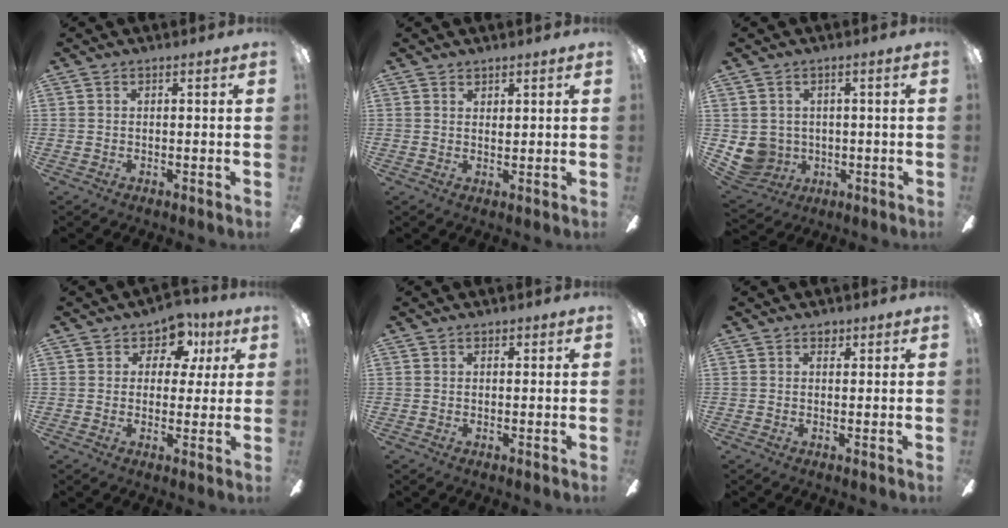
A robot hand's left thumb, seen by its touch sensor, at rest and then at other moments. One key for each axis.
{"total": 1.4, "fx": 1.3, "fy": 0.6, "fz": 0.3, "tx": 0.002, "ty": -0.003, "tz": 0.022}
{"total": 6.1, "fx": 0.4, "fy": 6.0, "fz": 1.3, "tx": -0.068, "ty": -0.007, "tz": 0.012}
{"total": 7.7, "fx": 4.0, "fy": 5.7, "fz": 3.4, "tx": -0.047, "ty": -0.015, "tz": 0.070}
{"total": 0.8, "fx": 0.5, "fy": 0.6, "fz": 0.1, "tx": -0.002, "ty": 0.003, "tz": 0.009}
{"total": 1.5, "fx": 1.0, "fy": 1.1, "fz": 0.4, "tx": -0.001, "ty": 0.001, "tz": 0.015}